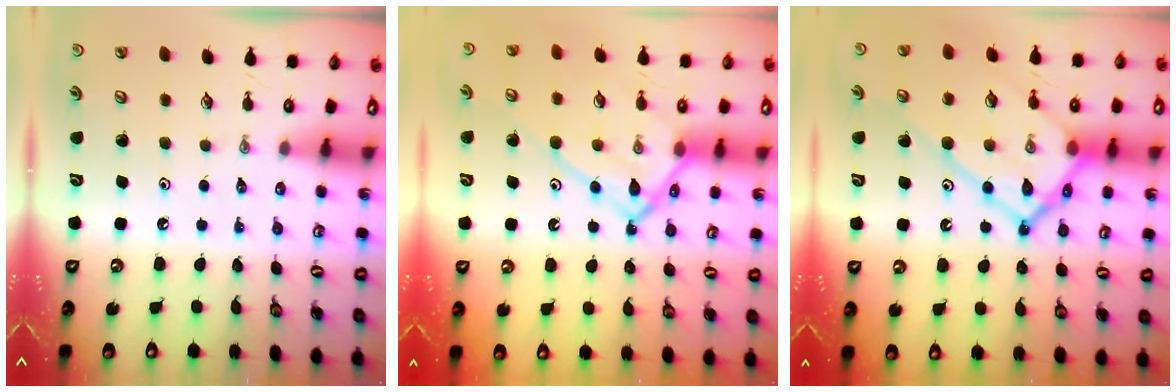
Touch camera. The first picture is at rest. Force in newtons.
{"total": 15.3, "press": 15.2, "slide": 1.5}
{"total": 18.8, "press": 18.7, "slide": 2.1}